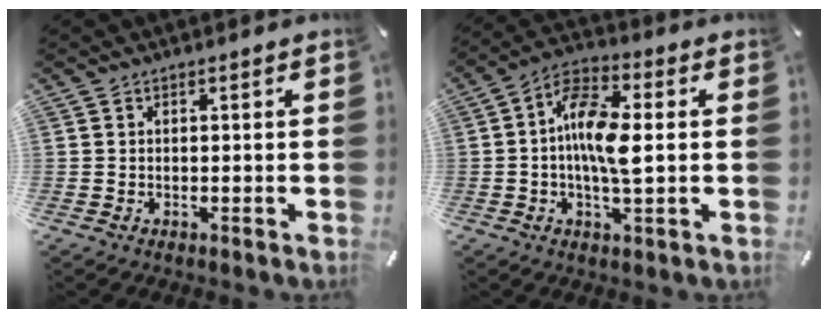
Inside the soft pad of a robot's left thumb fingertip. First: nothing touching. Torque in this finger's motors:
{"motor_torque": [-0.01, 0.85, 1.41, -0.17, 0.42]}